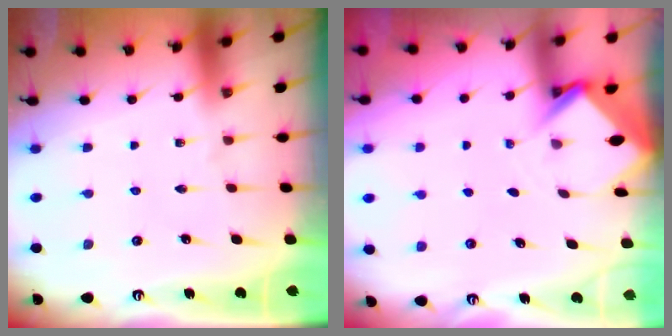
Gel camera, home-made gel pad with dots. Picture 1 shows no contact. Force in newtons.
{"total": 3.1, "press": 3.1, "slide": 0.2}